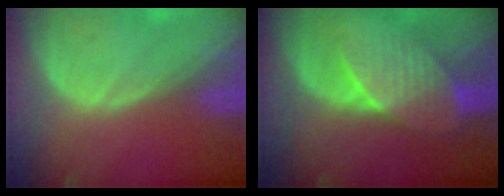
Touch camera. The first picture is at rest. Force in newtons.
{"total": 7.4, "press": 6.9, "slide": 2.5}